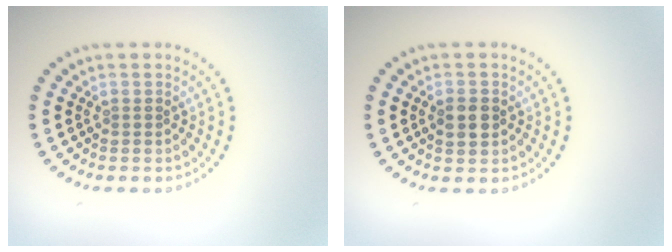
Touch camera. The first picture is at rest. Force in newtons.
{"total": 2.5, "press": 2.5, "slide": 0.1}